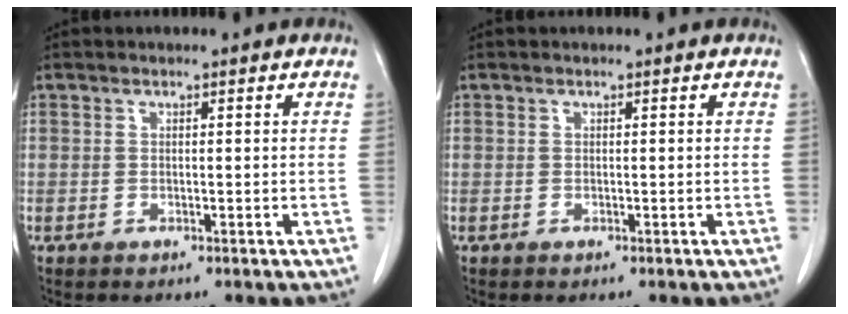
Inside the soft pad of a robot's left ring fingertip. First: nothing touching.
{"total": 0.0}